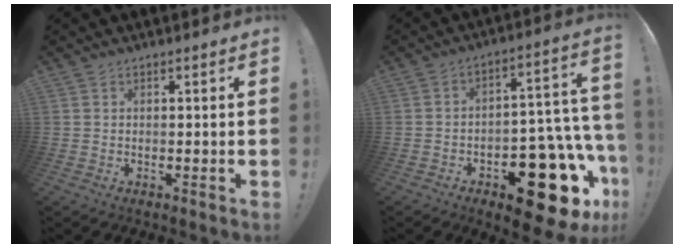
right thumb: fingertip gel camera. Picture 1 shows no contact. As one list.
[{"total": 21.7, "force": [-10.3, 10.7, 15.8], "torque": [-0.148, 0.060, -0.150]}]